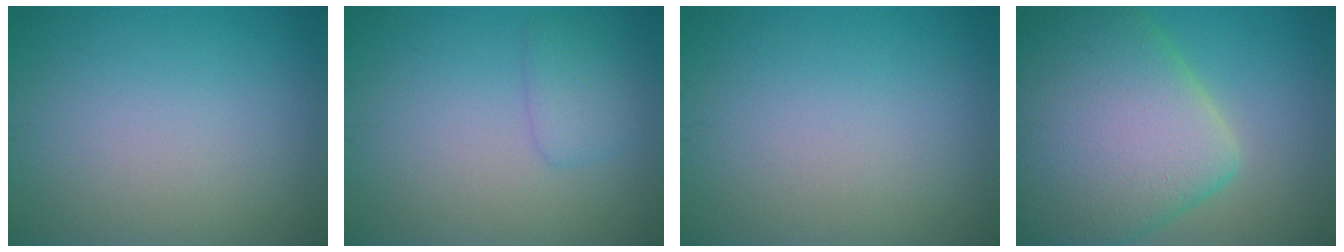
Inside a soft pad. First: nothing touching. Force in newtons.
{"total": 1.8, "press": 1.8, "slide": 0.1}
{"total": 0.0}
{"total": 12.7, "press": 12.7, "slide": 0.6}